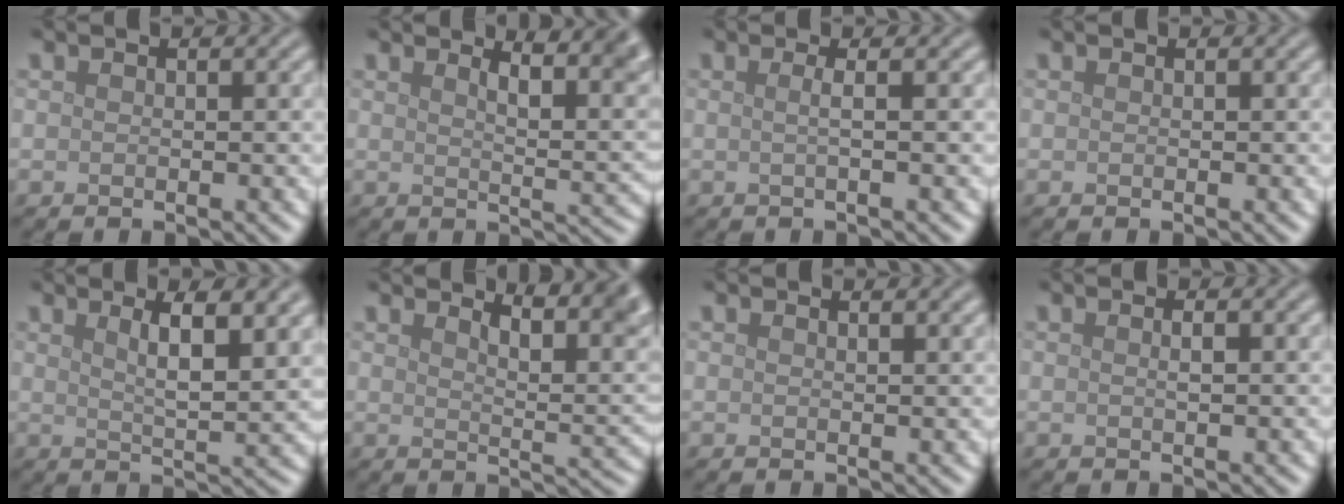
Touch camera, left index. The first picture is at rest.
{"total": 6.6, "force": [3.8, 2.2, 4.9], "torque": [-0.039, 0.014, 0.046]}
{"total": 1.6, "force": [0.2, 0.6, 1.5], "torque": [-0.019, 0.000, -0.011]}
{"total": 0.0}
{"total": 5.6, "force": [2.6, 1.5, 4.7], "torque": [-0.064, 0.002, 0.039]}
{"total": 6.4, "force": [4.2, 2.0, 4.4], "torque": [-0.044, 0.011, 0.056]}
{"total": 0.8, "force": [0.7, 0.1, 0.2], "torque": [-0.002, -0.001, 0.012]}
{"total": 0.9, "force": [0.2, 0.2, 0.9], "torque": [-0.014, 0.004, 0.001]}